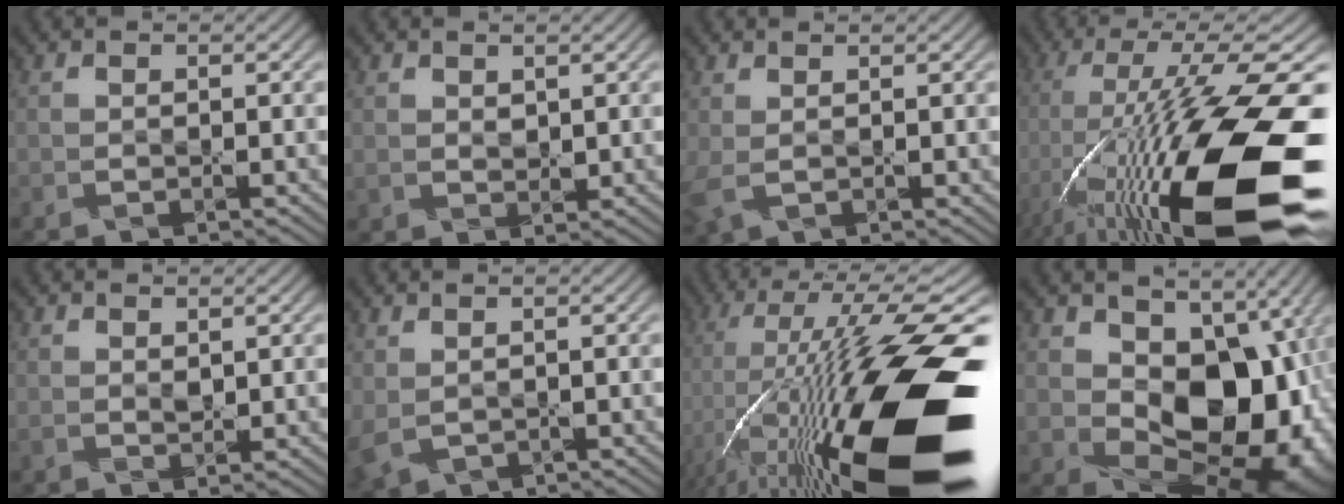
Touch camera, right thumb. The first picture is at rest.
{"total": 1.8, "force": [1.1, 1.2, 0.7], "torque": [-0.023, -0.007, 0.026]}
{"total": 3.1, "force": [0.6, 1.7, 2.6], "torque": [-0.078, -0.002, 0.014]}
{"total": 21.1, "force": [-7.4, 6.8, 18.6], "torque": [-0.352, 0.007, -0.133]}
{"total": 1.4, "force": [0.9, 0.7, 0.8], "torque": [-0.020, -0.005, 0.022]}
{"total": 3.3, "force": [0.4, 2.2, 2.4], "torque": [-0.074, -0.009, 0.015]}
{"total": 21.9, "force": [-5.6, 7.6, 19.8], "torque": [-0.360, 0.002, -0.112]}
{"total": 14.7, "force": [0.9, 10.5, 10.1], "torque": [-0.141, -0.029, 0.025]}